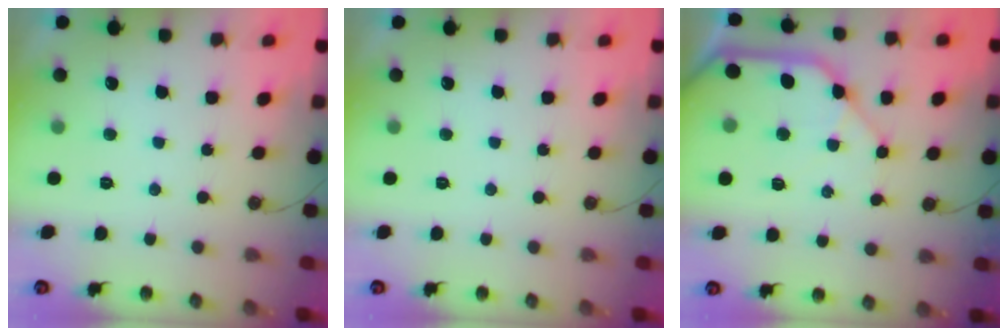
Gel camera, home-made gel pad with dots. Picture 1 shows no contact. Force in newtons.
{"total": 0.0}
{"total": 15.2, "press": 15.0, "slide": 2.4}